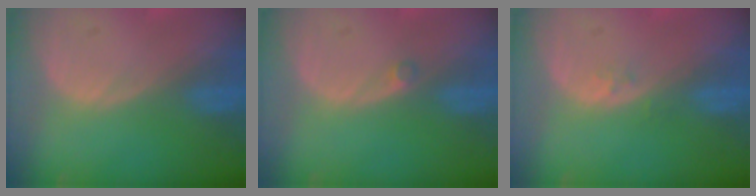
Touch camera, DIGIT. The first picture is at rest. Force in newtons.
{"total": 1.0, "press": 0.9, "slide": 0.5}
{"total": 1.1, "press": 0.8, "slide": 0.7}